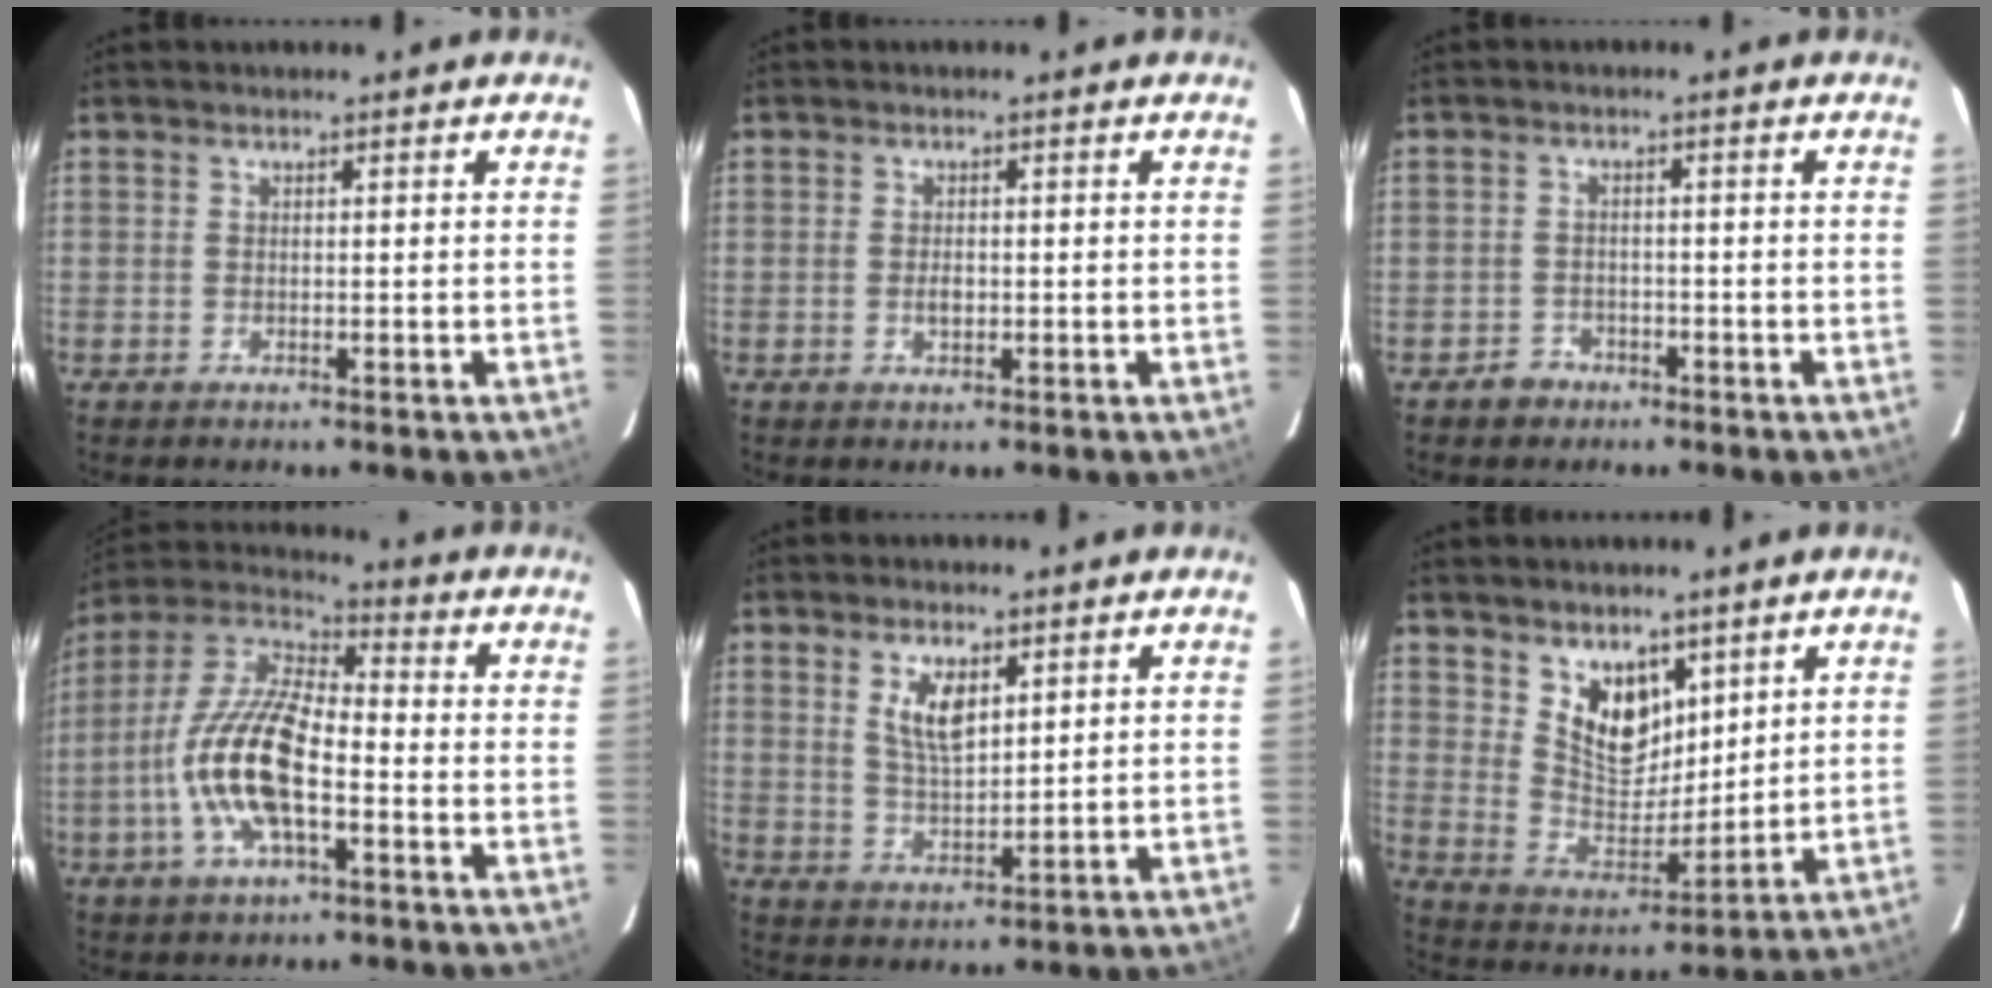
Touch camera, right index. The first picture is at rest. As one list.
[{"total": 1.8, "force": [-0.4, 1.1, 1.4], "torque": [-0.025, 0.001, -0.007]}, {"total": 3.1, "force": [-2.0, 2.4, 0.2], "torque": [-0.009, 0.011, -0.031]}, {"total": 16.0, "force": [-4.5, 6.1, 14.1], "torque": [-0.289, 0.000, -0.093]}, {"total": 6.4, "force": [2.8, 2.8, 5.0], "torque": [-0.091, -0.001, 0.059]}, {"total": 10.0, "force": [6.0, 6.1, 5.3], "torque": [-0.085, -0.007, 0.123]}]